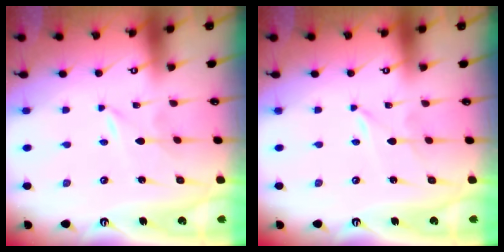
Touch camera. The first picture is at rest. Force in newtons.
{"total": 0.0}